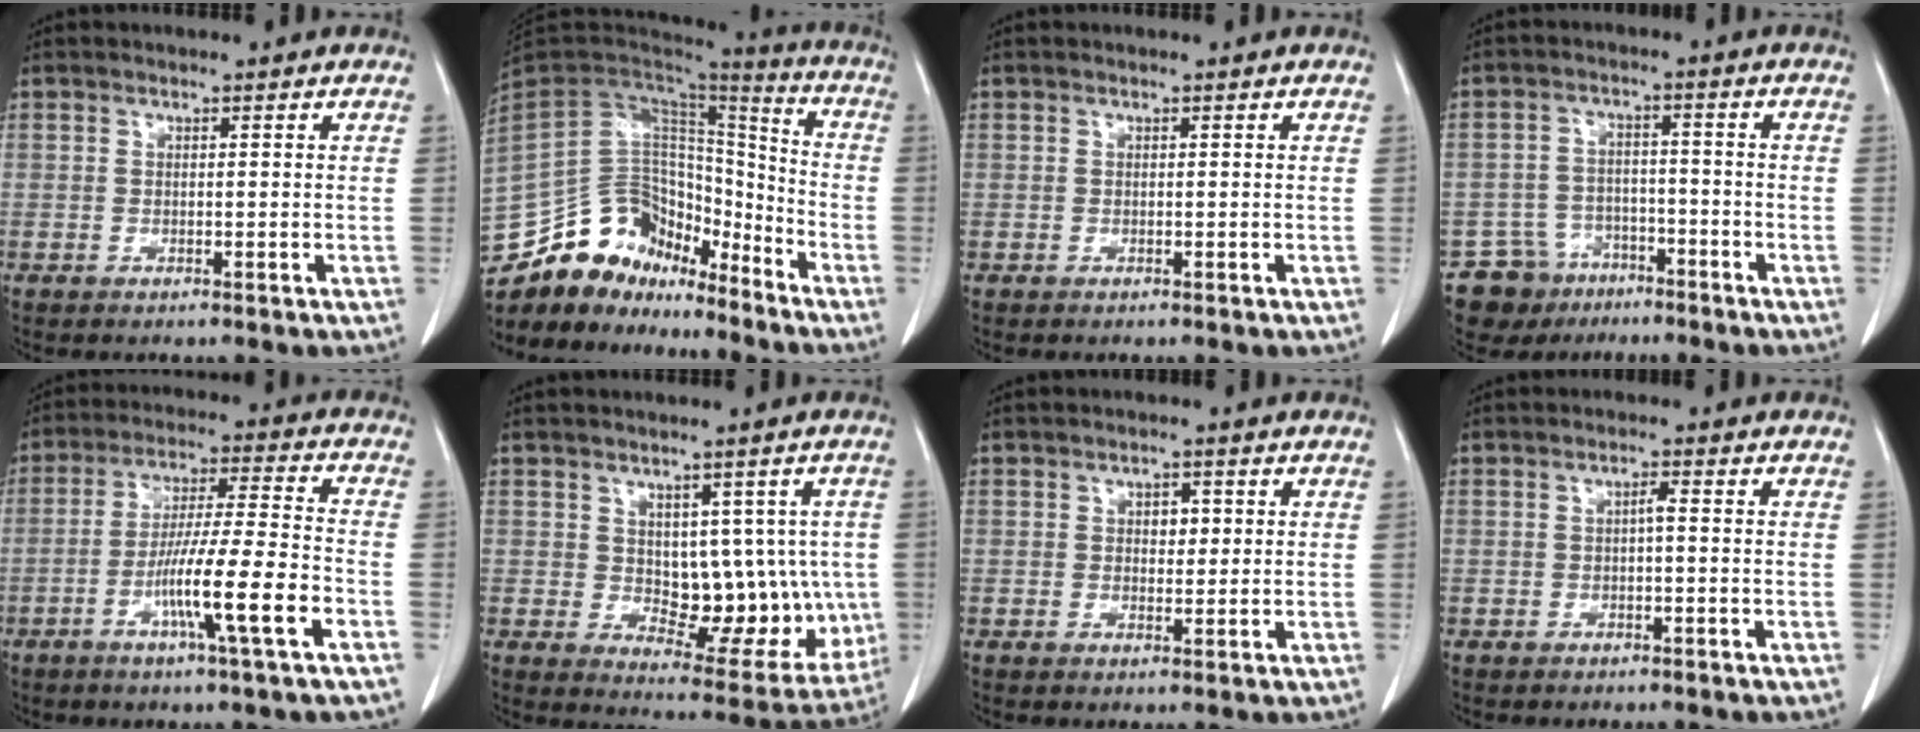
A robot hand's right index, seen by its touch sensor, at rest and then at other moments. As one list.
[{"total": 18.1, "force": [-14.8, 8.6, 5.9], "torque": [-0.100, 0.067, -0.255]}, {"total": 0.0}, {"total": 7.0, "force": [-4.9, 4.9, 0.1], "torque": [0.002, 0.014, -0.080]}, {"total": 12.1, "force": [-4.8, -0.6, 11.1], "torque": [-0.196, -0.004, -0.085]}, {"total": 12.6, "force": [0.7, 7.2, 10.3], "torque": [-0.115, 0.007, 0.038]}, {"total": 2.2, "force": [0.6, 1.3, 1.6], "torque": [-0.020, 0.000, 0.009]}, {"total": 1.2, "force": [-0.1, 0.1, 1.1], "torque": [-0.019, 0.003, -0.002]}]